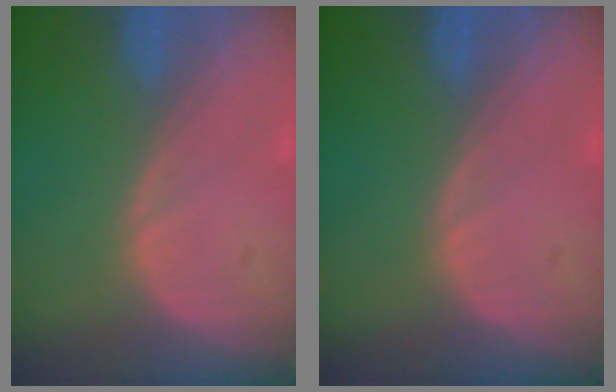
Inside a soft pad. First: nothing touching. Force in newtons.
{"total": 0.0}